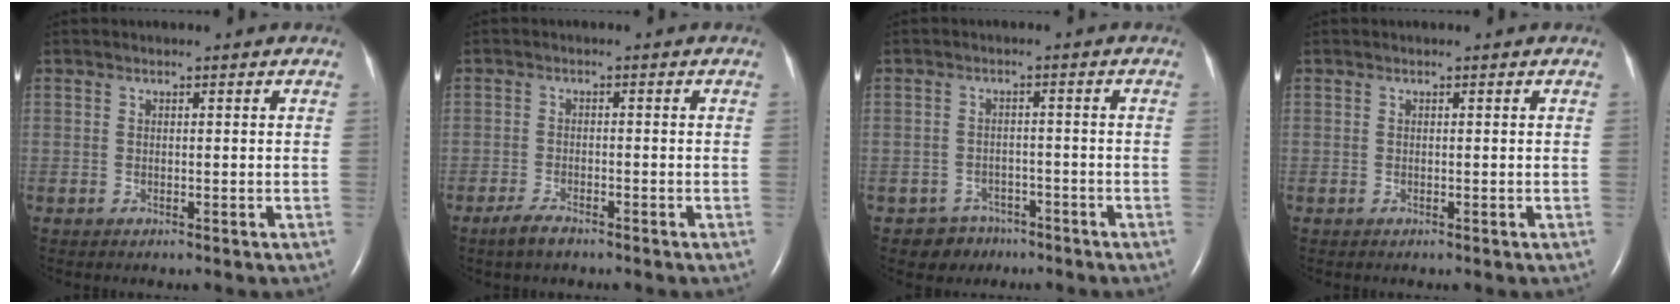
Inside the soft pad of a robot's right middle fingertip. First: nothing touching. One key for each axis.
{"total": 2.8, "fx": -2.2, "fy": 0.7, "fz": 1.6, "tx": -0.044, "ty": -0.005, "tz": -0.040}
{"total": 3.9, "fx": -2.7, "fy": 2.8, "fz": -0.4, "tx": 0.005, "ty": 0.010, "tz": -0.039}
{"total": 0.0}